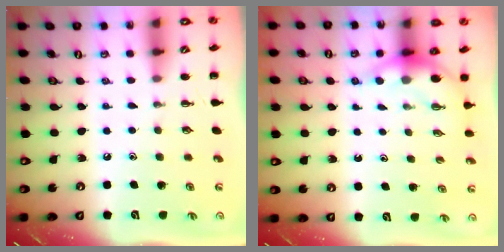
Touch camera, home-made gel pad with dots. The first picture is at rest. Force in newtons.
{"total": 4.6, "press": 4.6, "slide": 0.2}